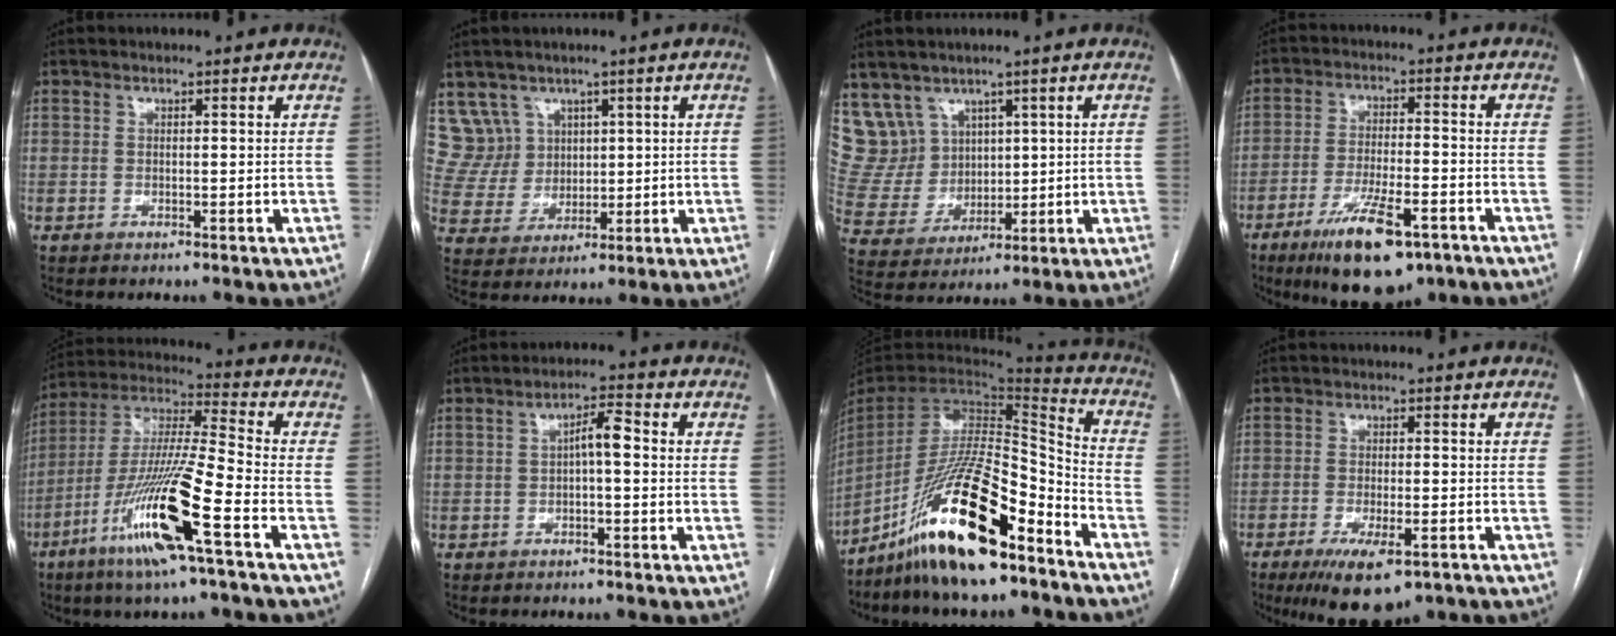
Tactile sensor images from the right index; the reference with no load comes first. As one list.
[{"total": 7.4, "force": [4.3, 6.0, -0.2], "torque": [0.000, 0.027, 0.098]}, {"total": 9.4, "force": [6.0, 7.2, 0.8], "torque": [-0.032, 0.040, 0.138]}, {"total": 12.8, "force": [-7.7, 3.4, 9.6], "torque": [-0.170, -0.018, -0.119]}, {"total": 17.5, "force": [-8.3, 0.0, 15.4], "torque": [-0.321, -0.029, -0.161]}, {"total": 3.7, "force": [-0.1, 0.9, 3.6], "torque": [-0.060, 0.015, -0.002]}, {"total": 20.7, "force": [-14.2, 3.6, 14.6], "torque": [-0.285, -0.014, -0.254]}, {"total": 9.3, "force": [-5.8, 2.8, 6.8], "torque": [-0.112, -0.018, -0.085]}]